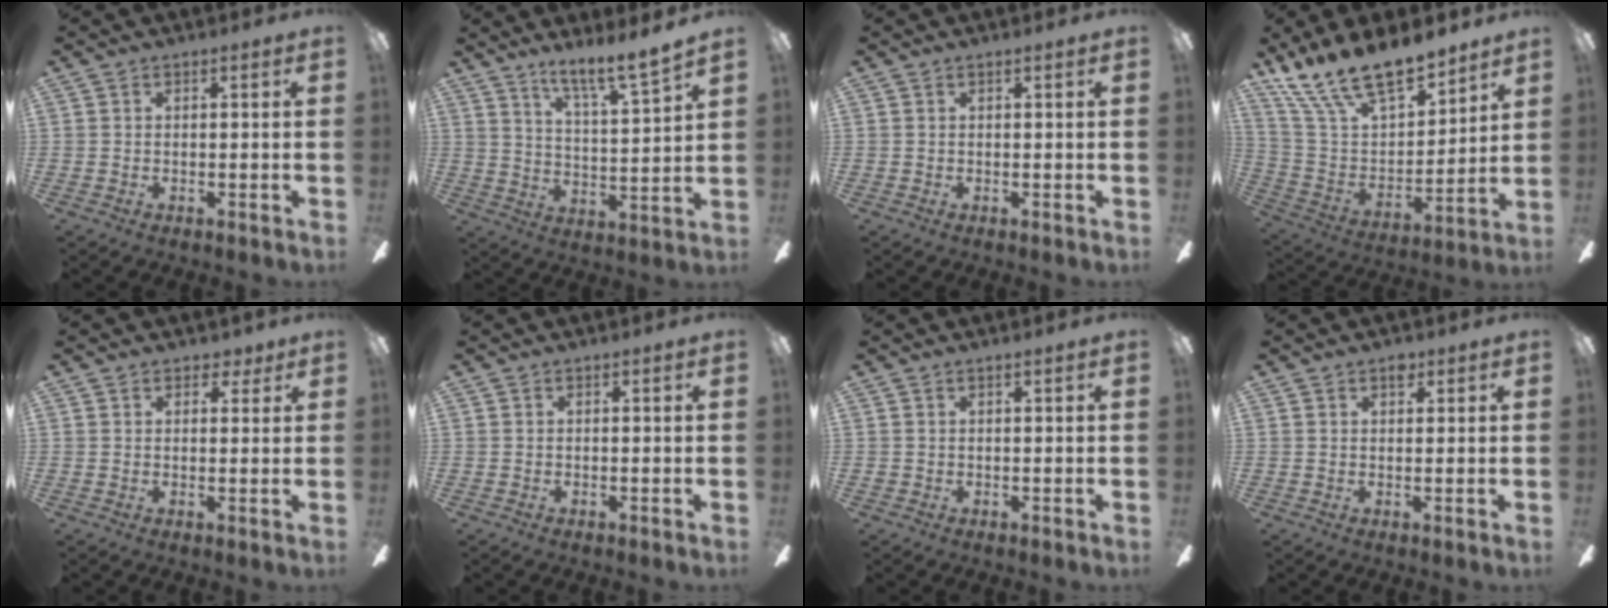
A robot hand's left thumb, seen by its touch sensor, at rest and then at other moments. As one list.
[{"total": 9.1, "force": [8.0, 0.3, 4.3], "torque": [-0.081, -0.058, 0.139]}, {"total": 0.0}, {"total": 18.1, "force": [15.1, 5.9, 8.0], "torque": [-0.171, -0.097, 0.275]}, {"total": 3.0, "force": [2.0, 2.0, 1.0], "torque": [-0.006, 0.000, 0.035]}, {"total": 0.0}, {"total": 0.5, "force": [0.3, 0.3, 0.4], "torque": [-0.007, 0.002, 0.005]}, {"total": 2.1, "force": [1.5, 1.2, 1.0], "torque": [-0.005, -0.005, 0.023]}]